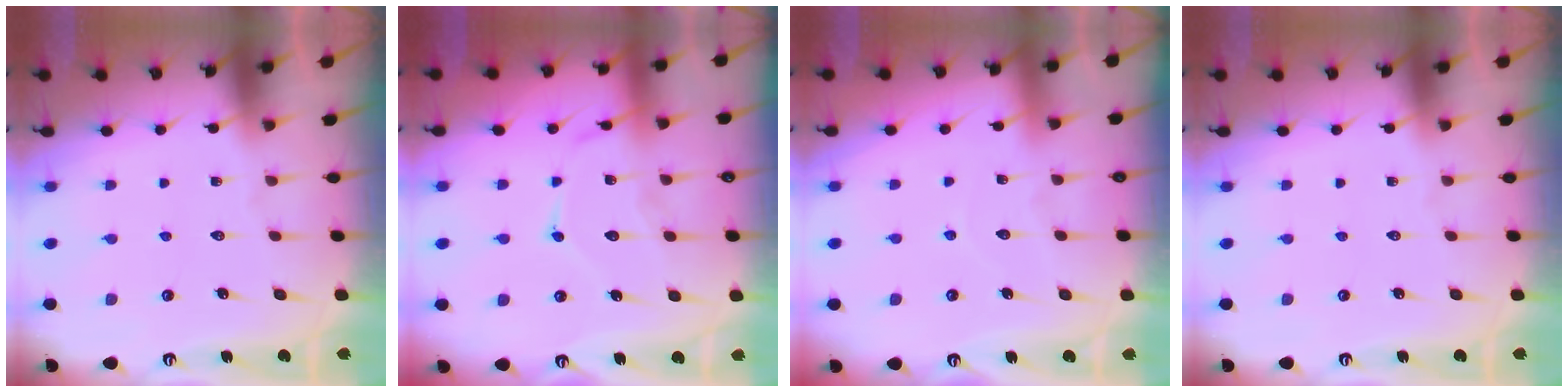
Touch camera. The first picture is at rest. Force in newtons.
{"total": 12.4, "press": 12.4, "slide": 1.0}
{"total": 4.8, "press": 4.8, "slide": 0.5}
{"total": 0.0}